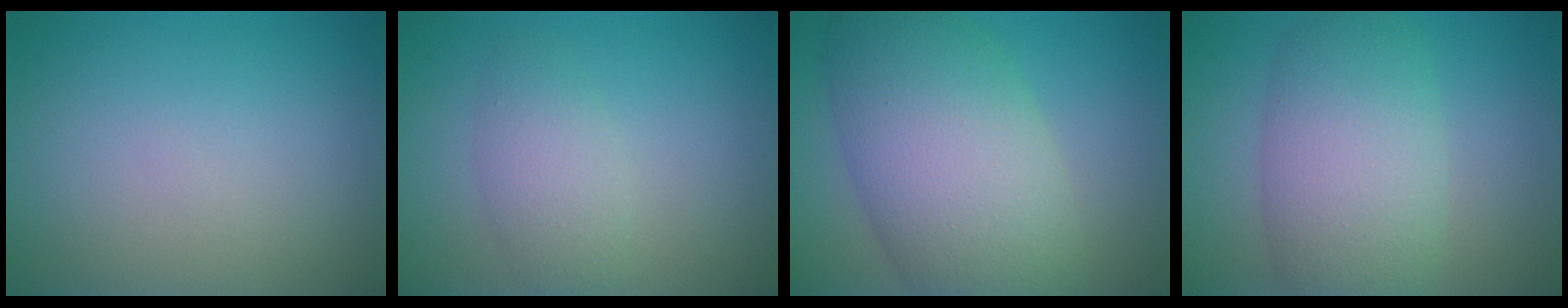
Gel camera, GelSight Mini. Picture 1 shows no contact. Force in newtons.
{"total": 2.7, "press": 2.7, "slide": 0.1}
{"total": 10.4, "press": 10.4, "slide": 0.2}
{"total": 7.4, "press": 7.4, "slide": 0.4}